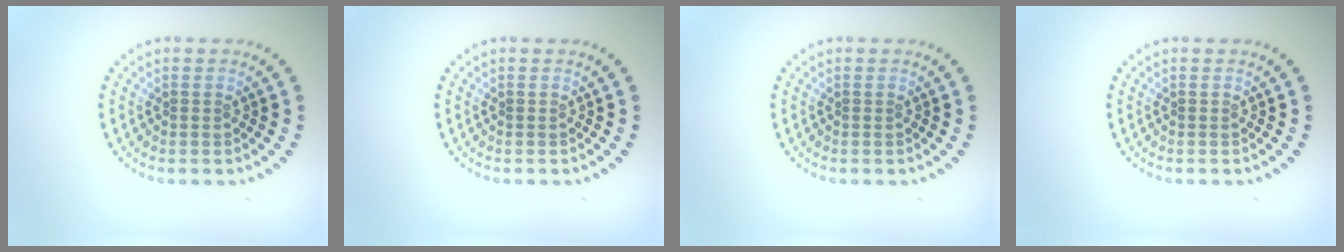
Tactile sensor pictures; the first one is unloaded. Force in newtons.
{"total": 0.0}
{"total": 0.0}
{"total": 0.0}